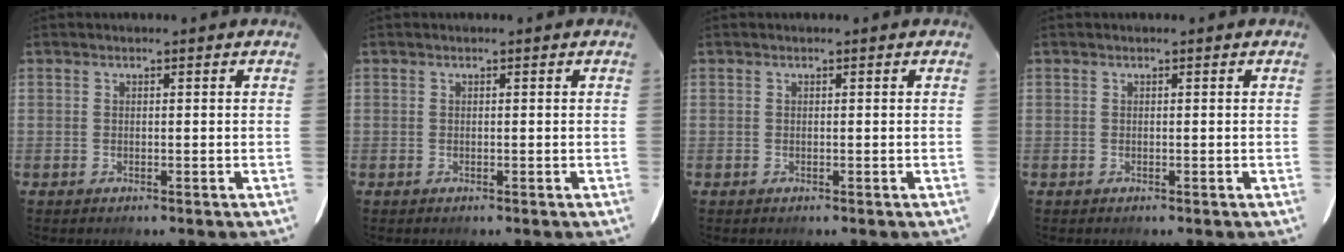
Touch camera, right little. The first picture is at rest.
{"total": 0.0}
{"total": 0.0}
{"total": 0.0}